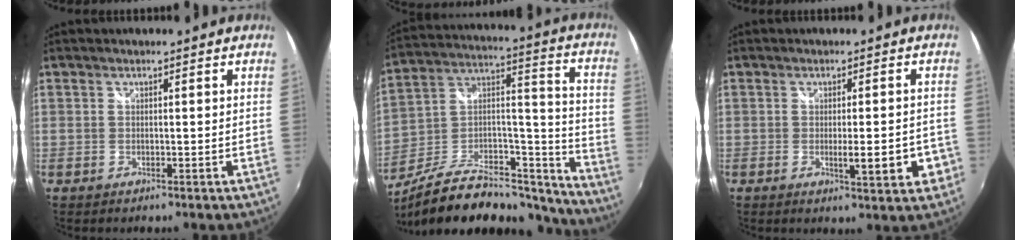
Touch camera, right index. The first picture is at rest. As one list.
[{"total": 23.1, "force": [-18.5, 7.7, 11.4], "torque": [-0.170, 0.036, -0.276]}, {"total": 7.1, "force": [-2.3, 1.8, 6.4], "torque": [-0.098, -0.017, -0.029]}]